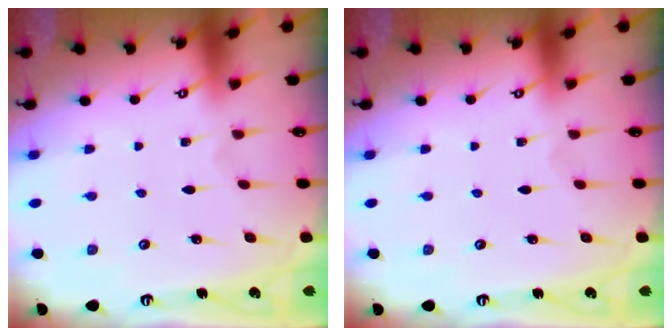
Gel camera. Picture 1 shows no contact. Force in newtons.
{"total": 0.0}